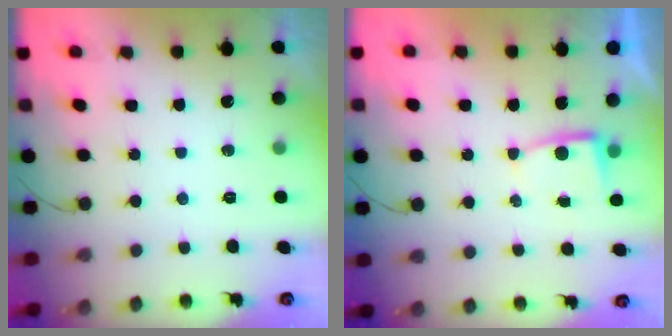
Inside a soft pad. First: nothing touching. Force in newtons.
{"total": 2.2, "press": 2.2, "slide": 0.3}